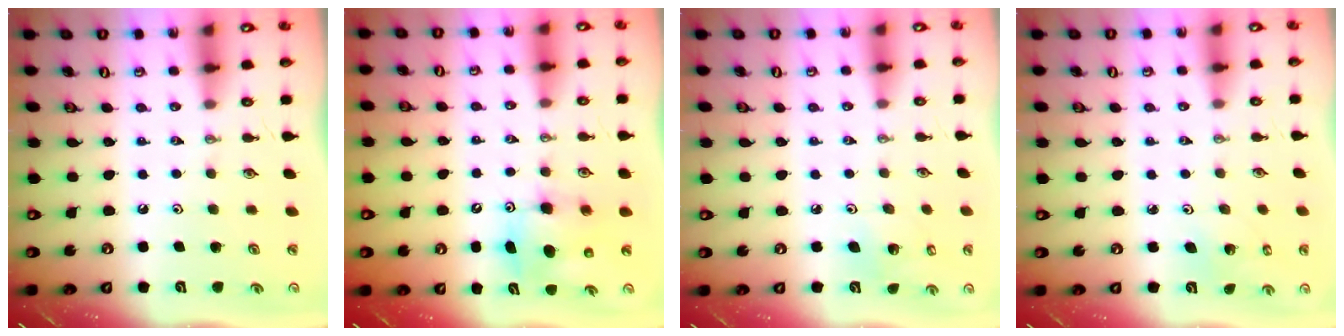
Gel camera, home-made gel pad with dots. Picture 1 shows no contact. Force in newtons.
{"total": 8.0, "press": 7.7, "slide": 2.1}
{"total": 4.2, "press": 3.6, "slide": 2.2}
{"total": 2.1, "press": 2.1, "slide": 0.1}